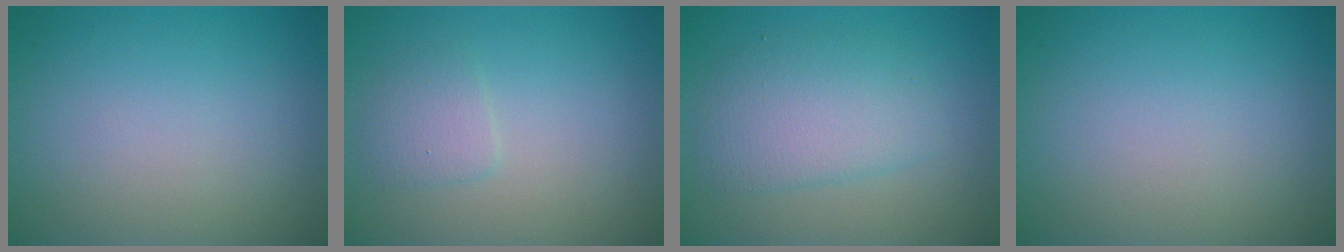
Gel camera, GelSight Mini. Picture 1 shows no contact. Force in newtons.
{"total": 1.6, "press": 1.6, "slide": 0.1}
{"total": 4.1, "press": 4.0, "slide": 0.1}
{"total": 0.0}